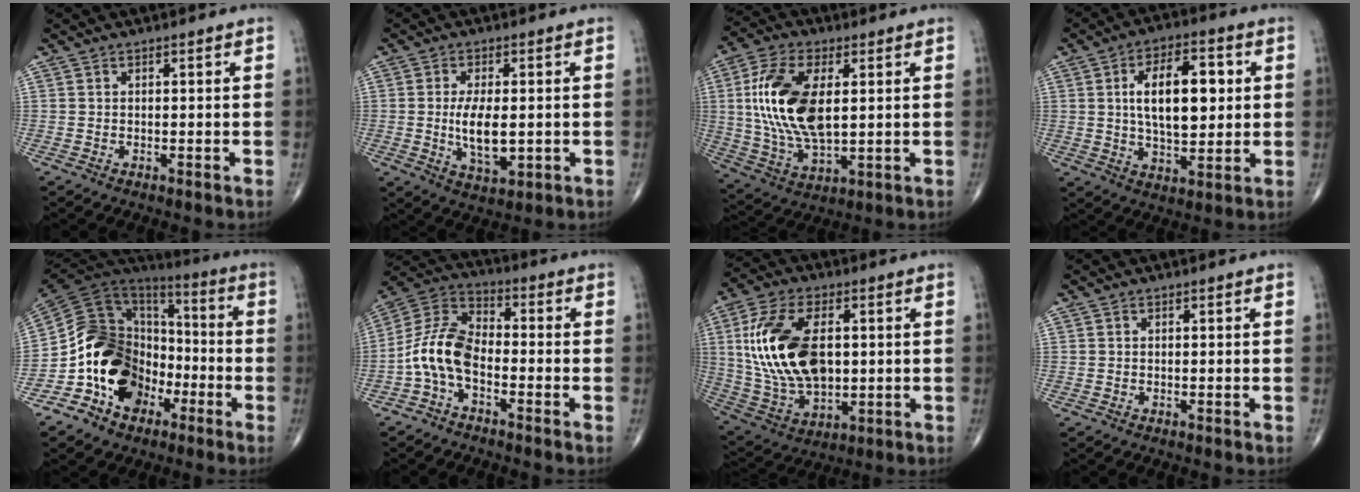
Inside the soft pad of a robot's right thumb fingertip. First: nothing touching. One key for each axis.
{"total": 11.1, "fx": -0.7, "fy": 5.2, "fz": 9.8, "tx": -0.171, "ty": -0.017, "tz": -0.003}
{"total": 17.1, "fx": 2.7, "fy": 8.5, "fz": 14.6, "tx": -0.292, "ty": -0.009, "tz": 0.054}
{"total": 14.3, "fx": 2.3, "fy": 7.0, "fz": 12.3, "tx": -0.177, "ty": 0.000, "tz": 0.038}
{"total": 19.4, "fx": -7.1, "fy": 14.2, "fz": 11.1, "tx": -0.165, "ty": 0.083, "tz": -0.127}
{"total": 10.0, "fx": -3.2, "fy": 5.5, "fz": 7.7, "tx": -0.153, "ty": 0.046, "tz": -0.076}
{"total": 19.8, "fx": 2.5, "fy": 11.2, "fz": 16.1, "tx": -0.314, "ty": -0.009, "tz": 0.054}
{"total": 0.0}